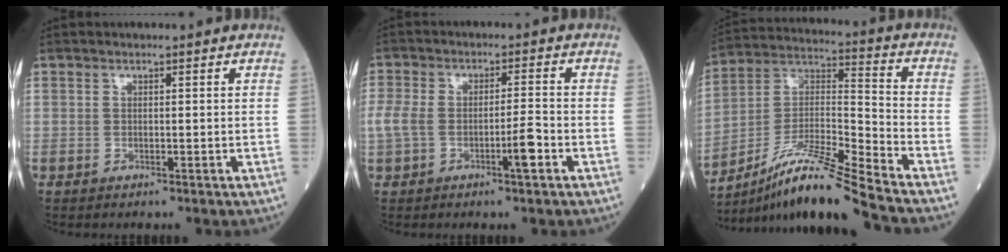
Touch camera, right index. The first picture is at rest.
{"total": 6.0, "force": [-2.0, 1.5, 5.5], "torque": [-0.132, 0.016, -0.033]}
{"total": 15.4, "force": [-12.9, -1.7, 8.2], "torque": [-0.158, 0.008, -0.233]}